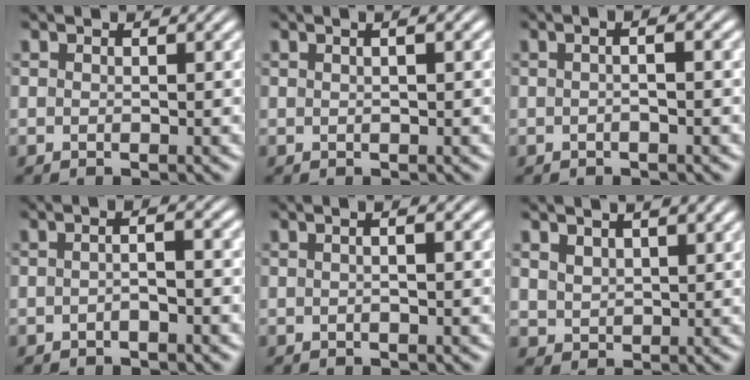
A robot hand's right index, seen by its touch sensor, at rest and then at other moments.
{"total": 1.1, "force": [0.2, -0.1, 1.1], "torque": [-0.008, 0.007, 0.002]}
{"total": 1.8, "force": [-0.2, 0.3, 1.7], "torque": [-0.020, 0.011, -0.010]}
{"total": 1.8, "force": [-0.8, 0.3, 1.5], "torque": [-0.018, 0.005, -0.019]}
{"total": 1.4, "force": [0.0, 0.1, 1.4], "torque": [-0.016, 0.007, -0.003]}
{"total": 1.9, "force": [1.5, 1.0, 0.5], "torque": [-0.009, -0.004, 0.041]}